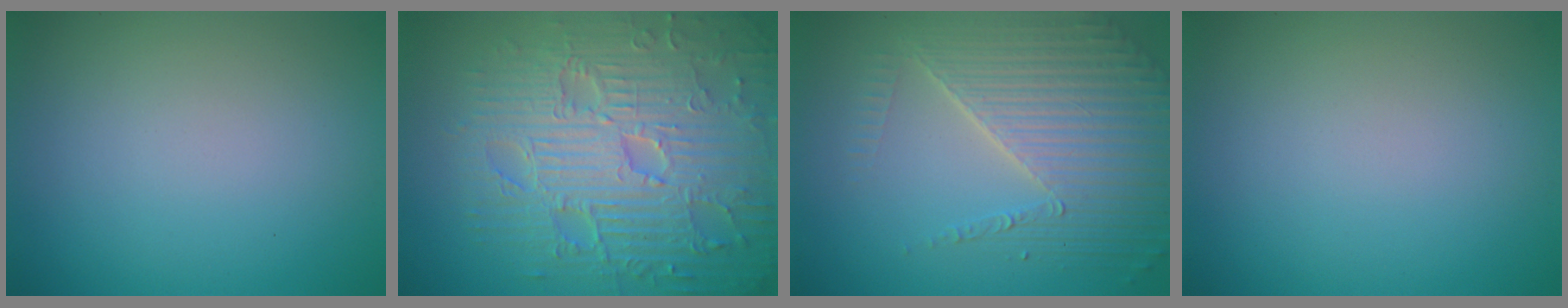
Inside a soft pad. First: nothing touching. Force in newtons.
{"total": 10.8, "press": 7.2, "slide": 8.1}
{"total": 6.5, "press": 4.9, "slide": 4.3}
{"total": 0.0}